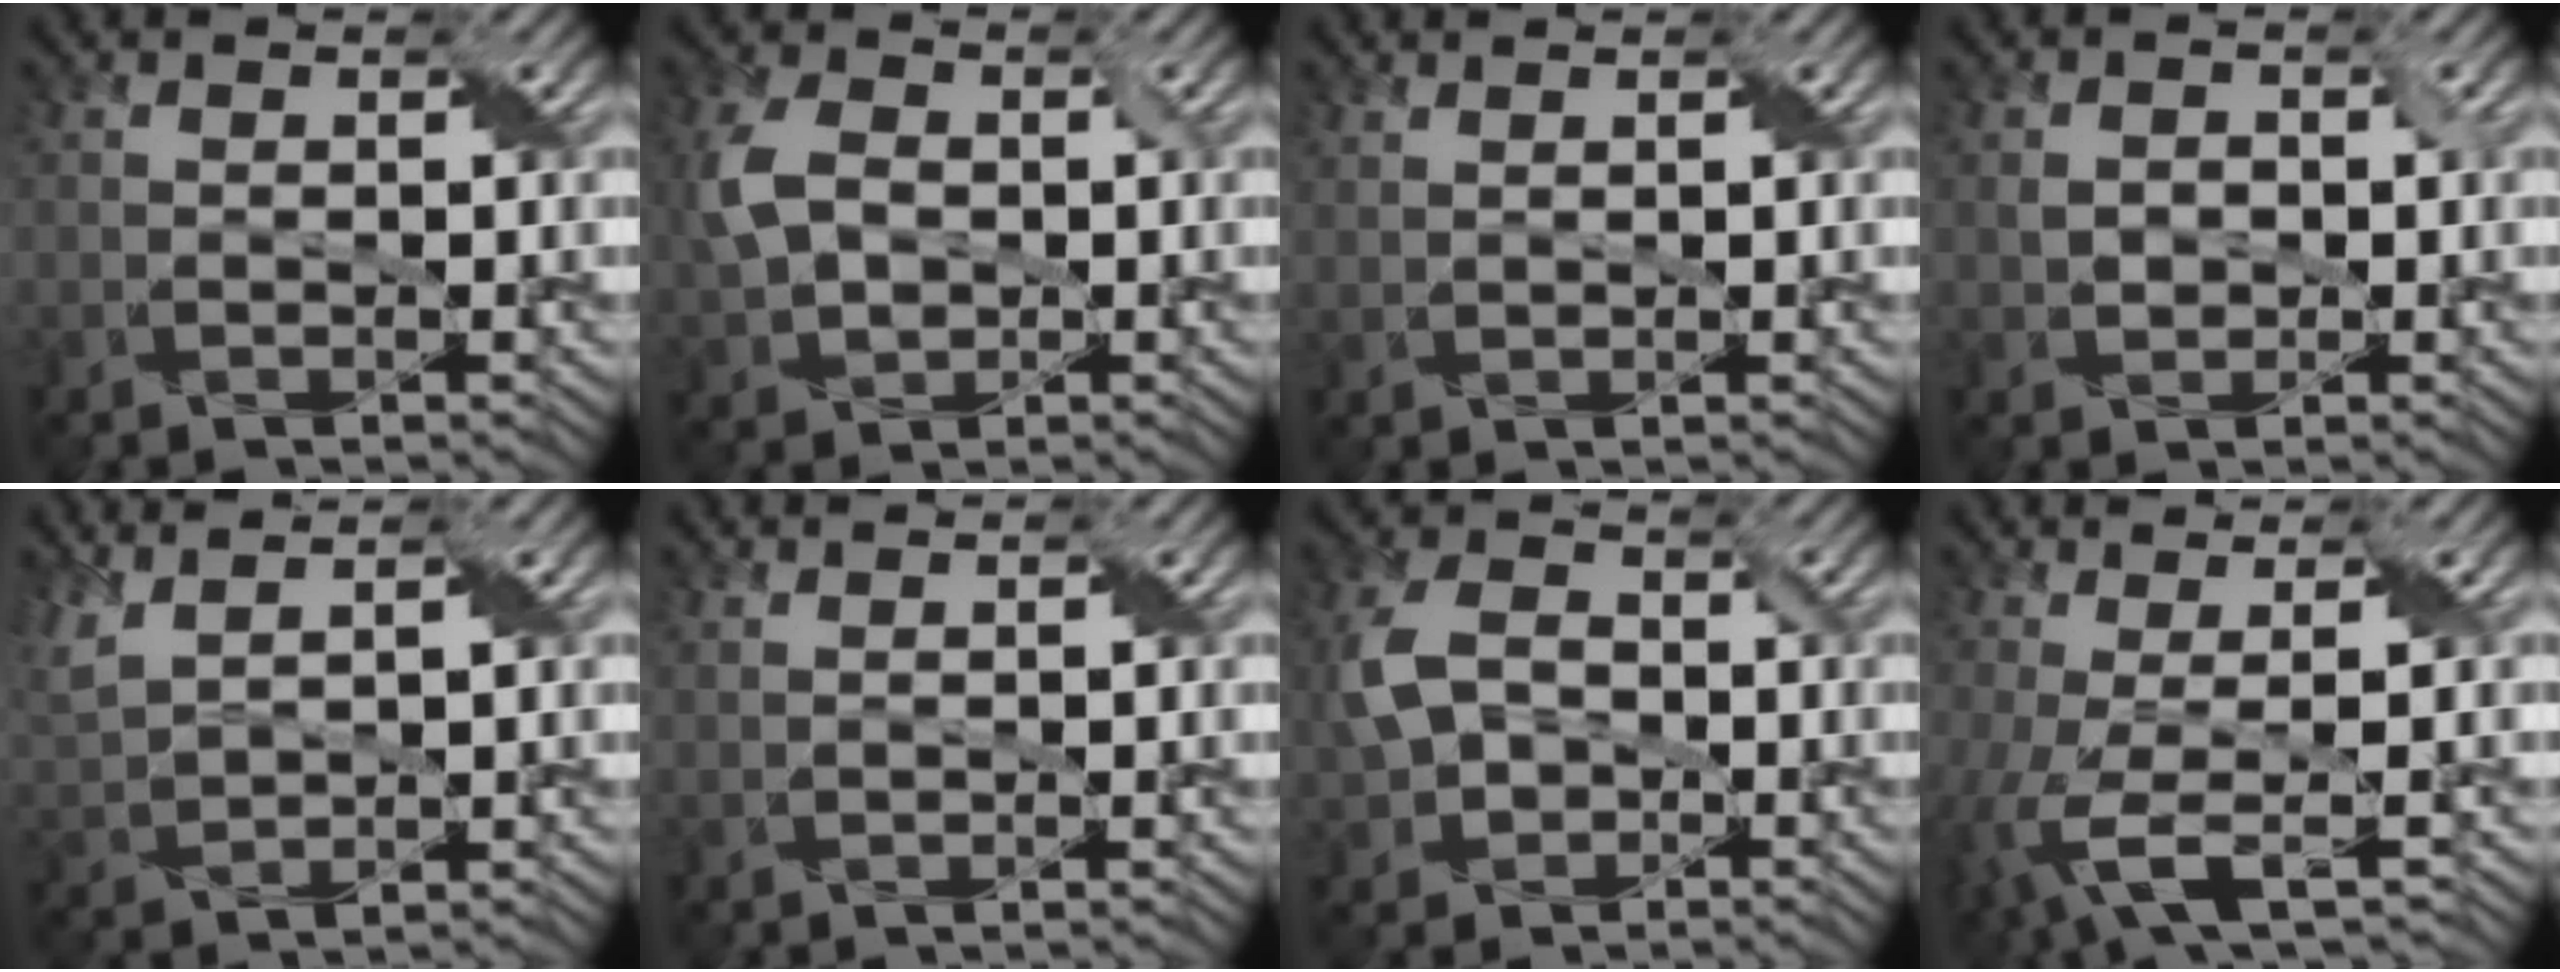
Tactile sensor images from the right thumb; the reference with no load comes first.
{"total": 6.8, "force": [0.5, 4.9, 4.7], "torque": [-0.119, 0.005, 0.008]}
{"total": 1.3, "force": [1.1, 0.3, 0.5], "torque": [-0.007, -0.006, 0.017]}
{"total": 2.1, "force": [0.0, 1.8, 1.1], "torque": [-0.020, -0.002, 0.002]}
{"total": 5.4, "force": [3.9, 1.7, 3.4], "torque": [-0.090, 0.009, 0.081]}
{"total": 0.9, "force": [0.9, 0.2, 0.3], "torque": [-0.004, -0.006, 0.013]}
{"total": 6.3, "force": [-0.6, 4.9, 3.8], "torque": [-0.102, 0.002, -0.017]}
{"total": 6.0, "force": [-1.6, 1.8, 5.5], "torque": [-0.111, -0.009, -0.031]}